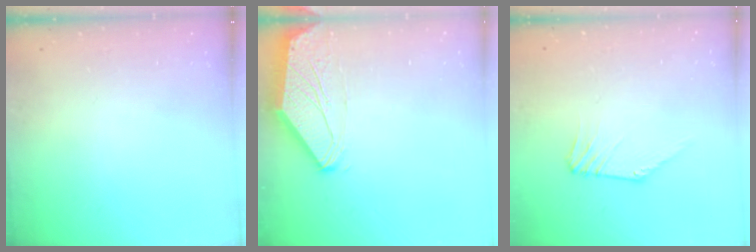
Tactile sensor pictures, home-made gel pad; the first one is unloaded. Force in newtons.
{"total": 0.0}
{"total": 3.1, "press": 3.1, "slide": 0.1}